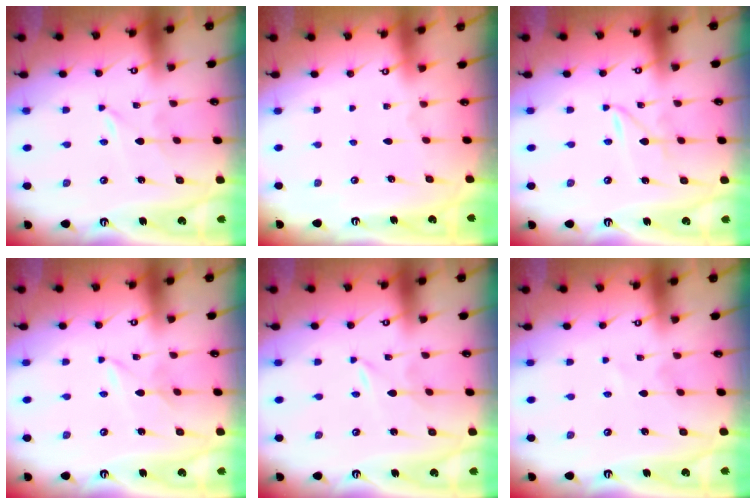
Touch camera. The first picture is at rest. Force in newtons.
{"total": 0.0}
{"total": 1.5, "press": 1.5, "slide": 0.2}
{"total": 1.4, "press": 1.4, "slide": 0.2}
{"total": 0.0}
{"total": 0.0}